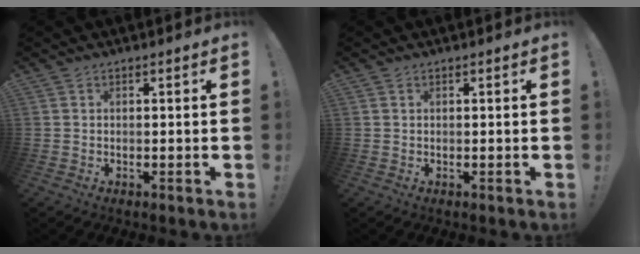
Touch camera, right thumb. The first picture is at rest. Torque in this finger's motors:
{"motor_torque": [-0.02, 0.19, 0.20, -0.27, 0.12]}